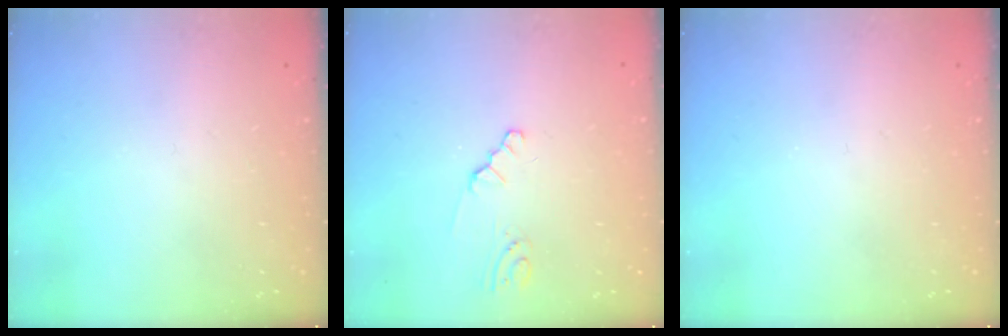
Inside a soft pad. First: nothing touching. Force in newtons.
{"total": 0.9, "press": 0.8, "slide": 0.2}
{"total": 0.0}